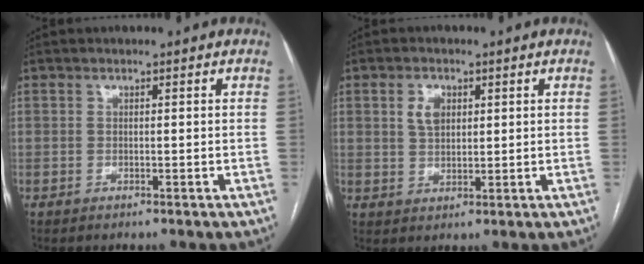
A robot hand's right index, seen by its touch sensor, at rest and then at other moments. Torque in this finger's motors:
{"motor_torque": [0.38, 0.27, 0.21, 0.05]}